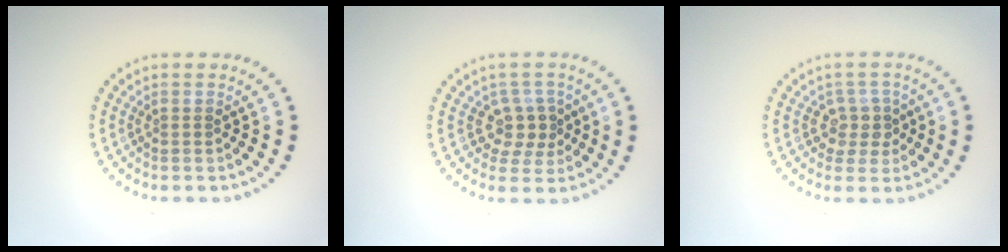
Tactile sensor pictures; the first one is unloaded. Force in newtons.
{"total": 2.5, "press": 2.0, "slide": 1.4}
{"total": 2.2, "press": 1.9, "slide": 1.1}